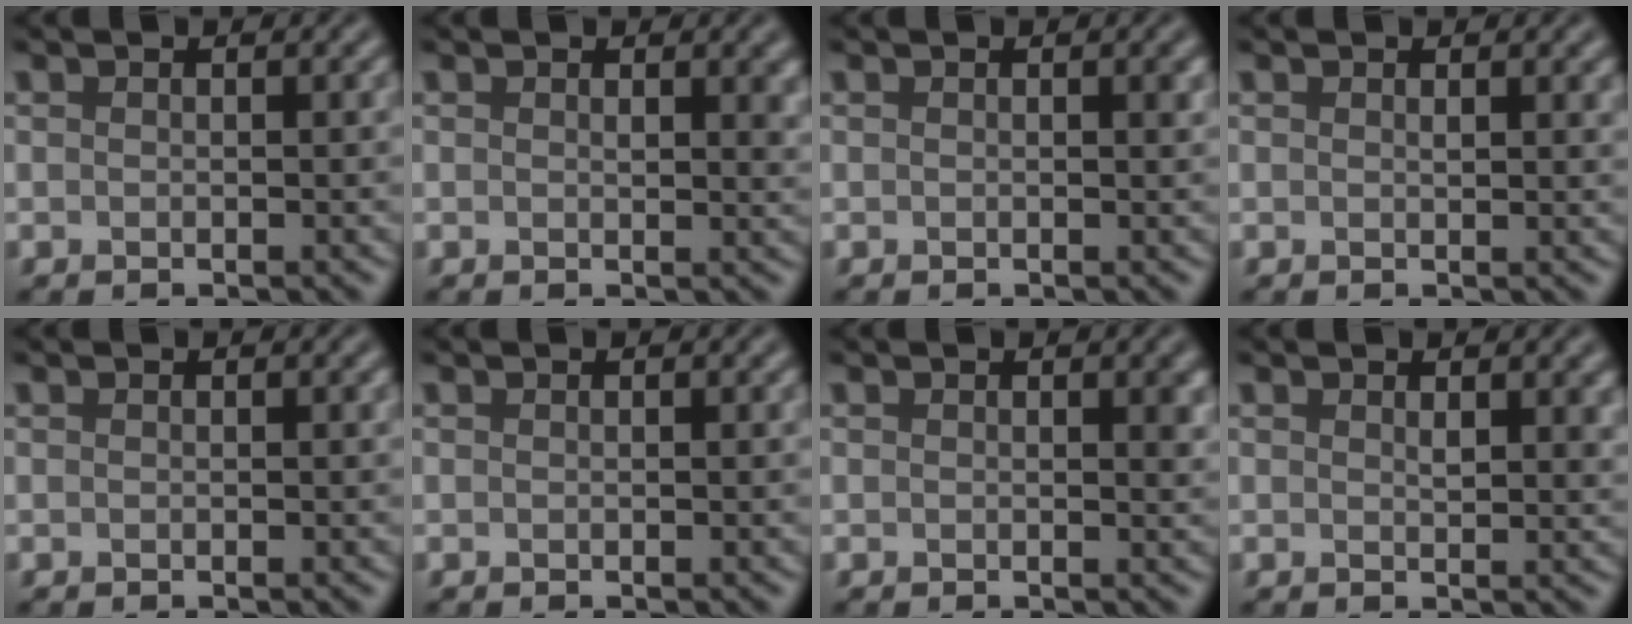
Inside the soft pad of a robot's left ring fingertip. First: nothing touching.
{"total": 1.6, "force": [0.7, 0.7, 1.3], "torque": [-0.009, -0.003, 0.012]}
{"total": 0.6, "force": [0.2, 0.1, 0.5], "torque": [-0.003, 0.000, 0.002]}
{"total": 0.6, "force": [0.4, 0.1, 0.4], "torque": [-0.004, -0.005, 0.007]}
{"total": 0.0}
{"total": 0.0}
{"total": 1.0, "force": [0.4, 0.3, 0.9], "torque": [-0.007, -0.003, 0.006]}
{"total": 1.5, "force": [0.8, 0.5, 1.1], "torque": [-0.013, -0.004, 0.015]}